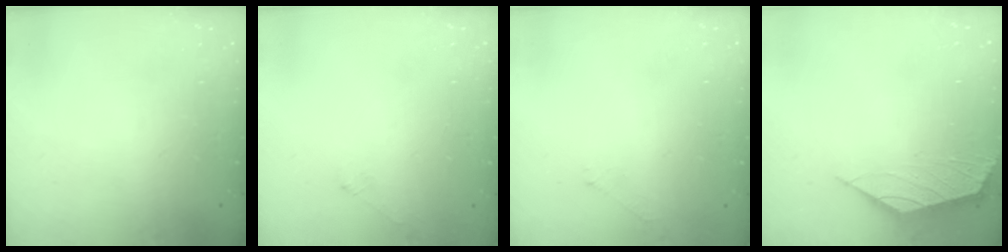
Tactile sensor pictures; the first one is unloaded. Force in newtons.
{"total": 2.3, "press": 2.3, "slide": 0.5}
{"total": 0.0}
{"total": 2.0, "press": 2.0, "slide": 0.5}